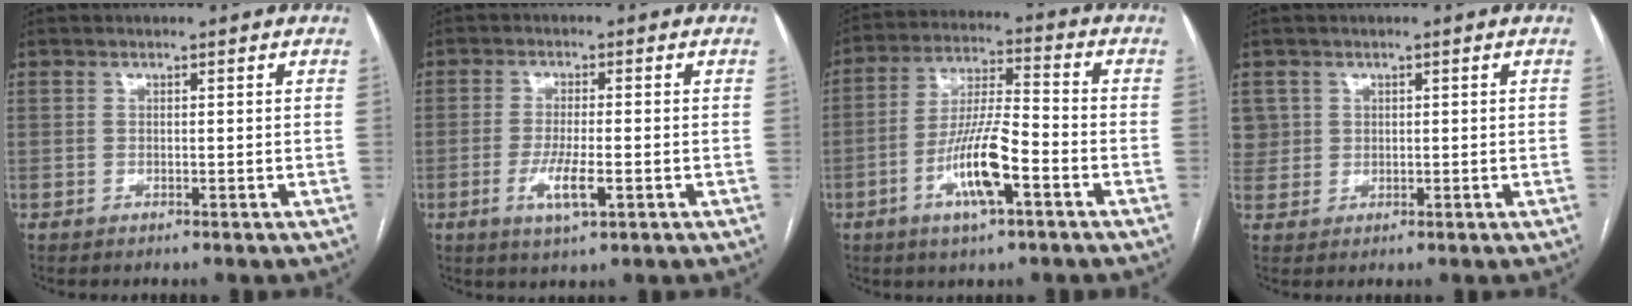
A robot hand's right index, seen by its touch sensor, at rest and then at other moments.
{"total": 5.5, "force": [-1.9, 0.9, 5.1], "torque": [-0.100, -0.009, -0.031]}
{"total": 11.2, "force": [-4.6, 1.9, 10.1], "torque": [-0.194, 0.000, -0.082]}
{"total": 3.4, "force": [1.2, 3.1, -0.1], "torque": [0.021, 0.009, 0.023]}